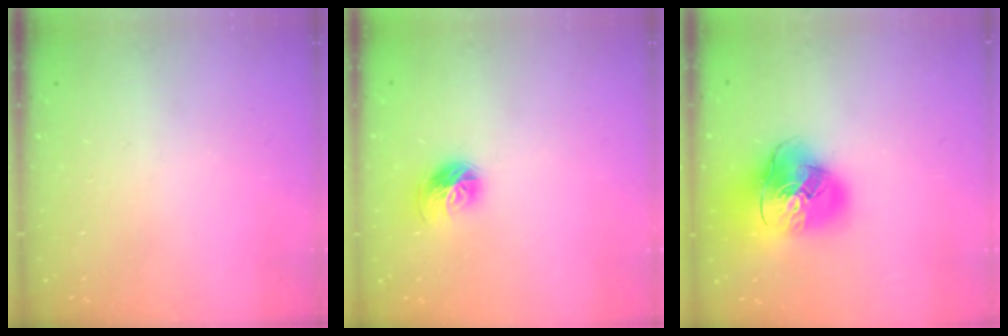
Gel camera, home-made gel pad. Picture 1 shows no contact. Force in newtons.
{"total": 10.0, "press": 9.9, "slide": 1.2}
{"total": 19.7, "press": 19.5, "slide": 2.7}